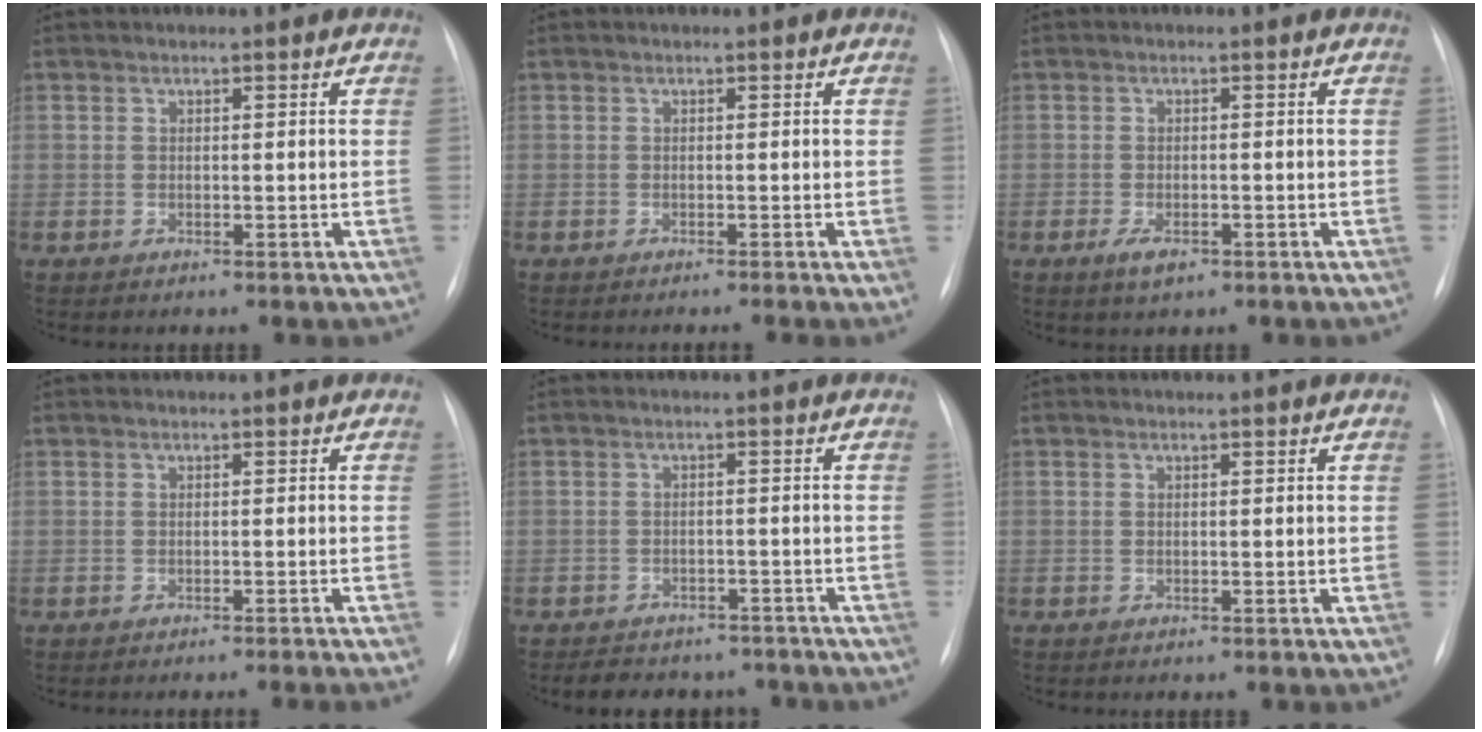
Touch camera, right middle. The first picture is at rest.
{"total": 1.7, "force": [-1.3, -0.4, 1.0], "torque": [-0.010, 0.002, -0.019]}
{"total": 2.8, "force": [-1.5, 1.2, 2.0], "torque": [-0.040, -0.002, -0.023]}
{"total": 3.2, "force": [-2.7, -1.1, 1.4], "torque": [-0.009, 0.004, -0.033]}
{"total": 9.2, "force": [-7.9, 4.1, 2.1], "torque": [-0.030, 0.008, -0.096]}
{"total": 0.0}